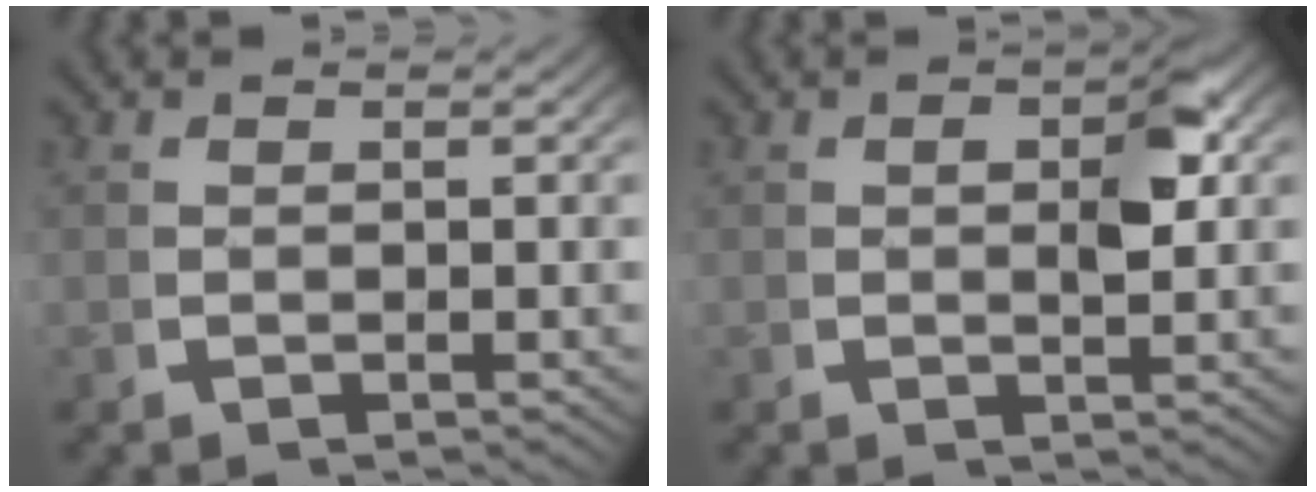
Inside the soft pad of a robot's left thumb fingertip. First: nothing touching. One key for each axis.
{"total": 3.2, "fx": 0.8, "fy": 0.5, "fz": 3.1, "tx": -0.031, "ty": 0.012, "tz": 0.008}